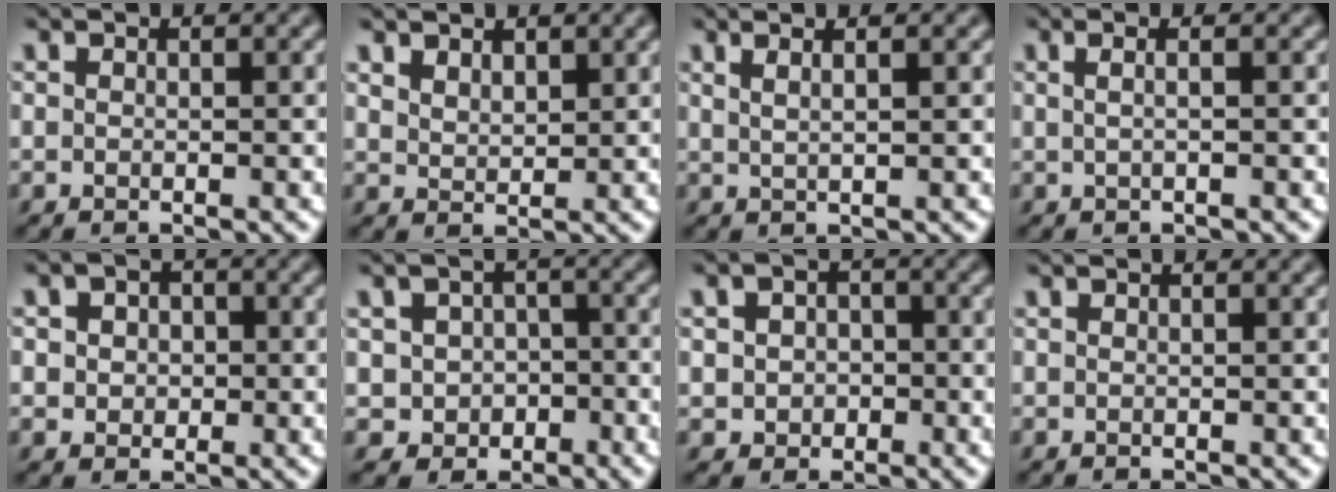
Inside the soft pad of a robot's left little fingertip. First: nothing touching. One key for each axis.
{"total": 2.1, "fx": 1.5, "fy": 1.2, "fz": 0.9, "tx": -0.028, "ty": -0.006, "tz": 0.032}
{"total": 2.5, "fx": 1.4, "fy": 0.7, "fz": 2.0, "tx": -0.014, "ty": 0.006, "tz": 0.004}
{"total": 2.2, "fx": 0.9, "fy": 0.8, "fz": 1.9, "tx": -0.028, "ty": 0.017, "tz": -0.005}
{"total": 5.0, "fx": 1.2, "fy": 4.0, "fz": 2.8, "tx": -0.046, "ty": 0.026, "tz": -0.010}
{"total": 3.6, "fx": -1.0, "fy": 3.2, "fz": 1.4, "tx": -0.008, "ty": 0.002, "tz": -0.026}
{"total": 3.3, "fx": -0.4, "fy": 2.8, "fz": 1.7, "tx": -0.018, "ty": 0.009, "tz": -0.022}
{"total": 0.0}